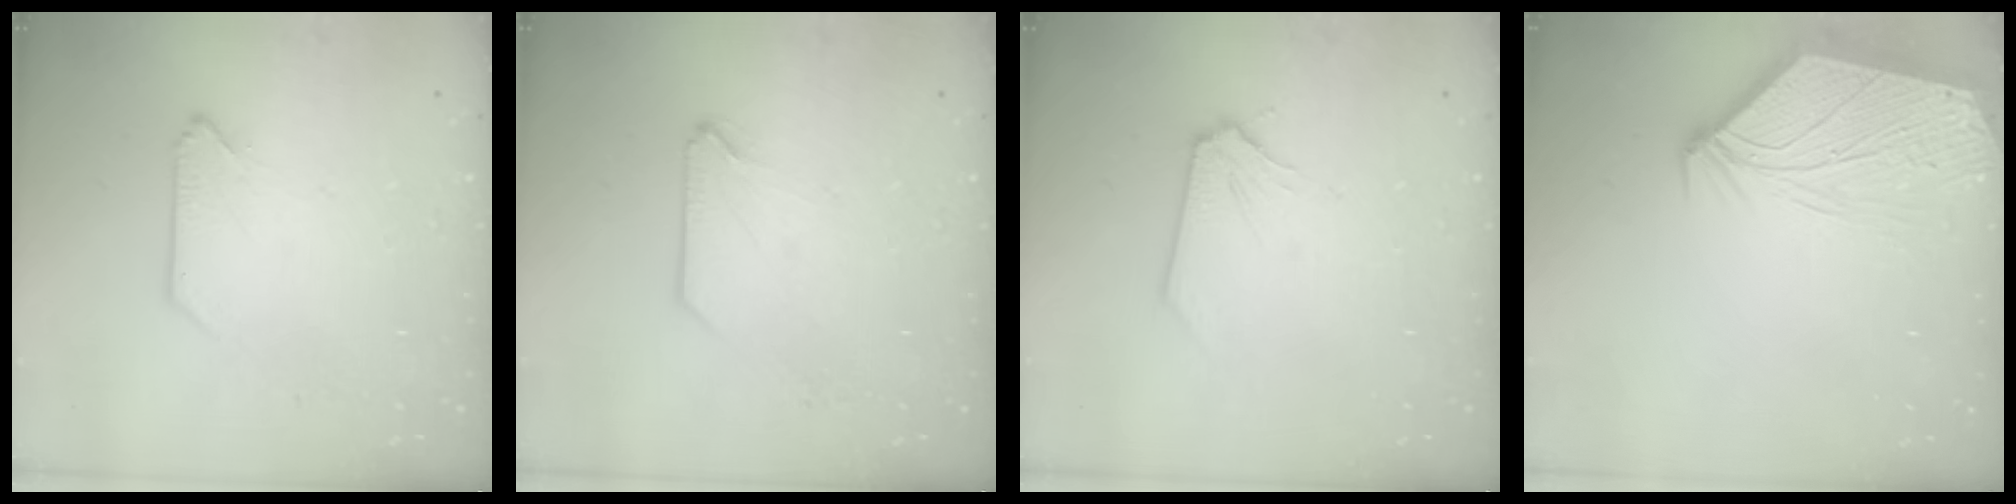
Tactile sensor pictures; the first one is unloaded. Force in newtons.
{"total": 0.0}
{"total": 0.0}
{"total": 7.1, "press": 7.0, "slide": 1.0}